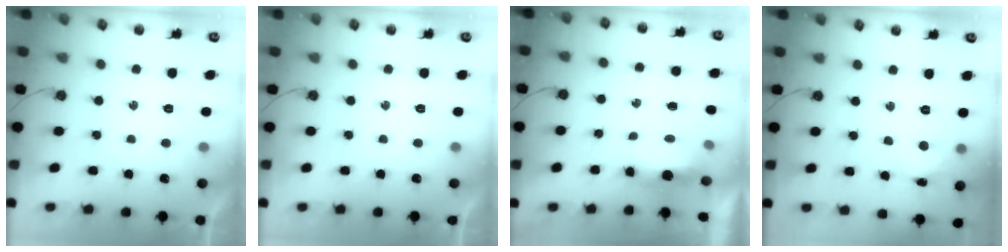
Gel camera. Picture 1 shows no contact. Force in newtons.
{"total": 0.0}
{"total": 14.1, "press": 6.9, "slide": 12.3}
{"total": 2.9, "press": 2.9, "slide": 0.2}